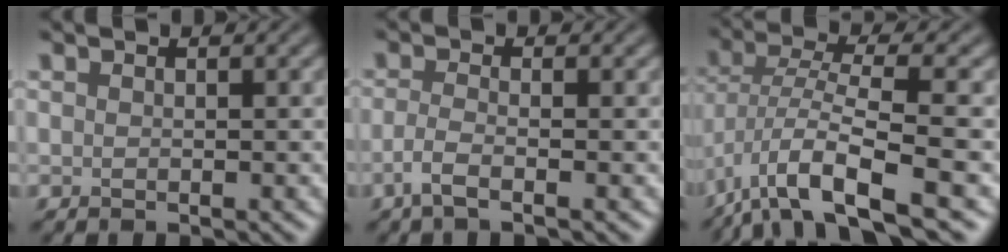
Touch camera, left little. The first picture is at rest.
{"total": 2.3, "force": [-1.1, 0.7, 1.9], "torque": [-0.038, -0.004, -0.032]}
{"total": 8.3, "force": [-4.3, 2.3, 6.7], "torque": [-0.124, 0.002, -0.085]}